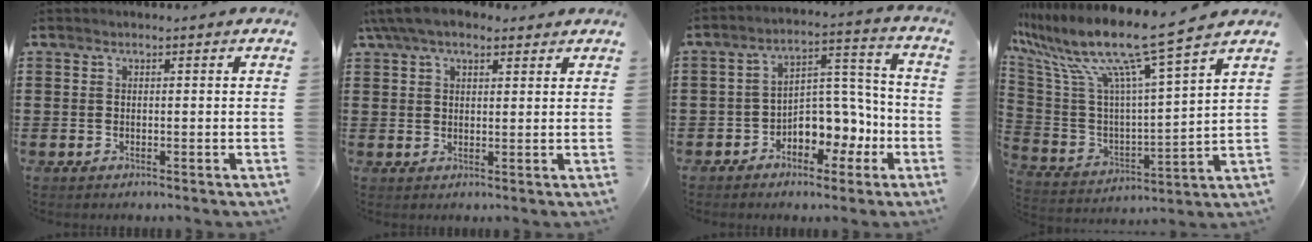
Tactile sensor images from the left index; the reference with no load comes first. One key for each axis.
{"total": 5.7, "fx": 4.2, "fy": 2.1, "fz": 3.2, "tx": -0.073, "ty": 0.006, "tz": 0.078}
{"total": 6.3, "fx": -2.9, "fy": 4.4, "fz": 3.4, "tx": -0.060, "ty": 0.003, "tz": -0.059}
{"total": 12.2, "fx": 9.5, "fy": 0.3, "fz": 7.7, "tx": -0.188, "ty": -0.066, "tz": 0.153}